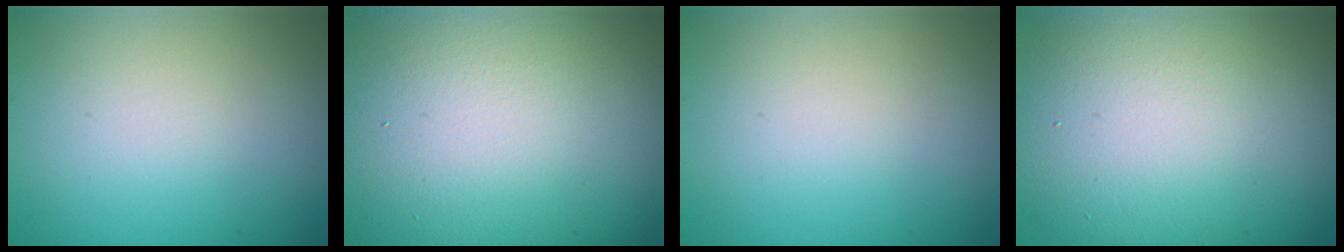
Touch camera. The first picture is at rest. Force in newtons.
{"total": 18.7, "press": 18.7, "slide": 1.0}
{"total": 0.0}
{"total": 13.1, "press": 13.1, "slide": 0.7}